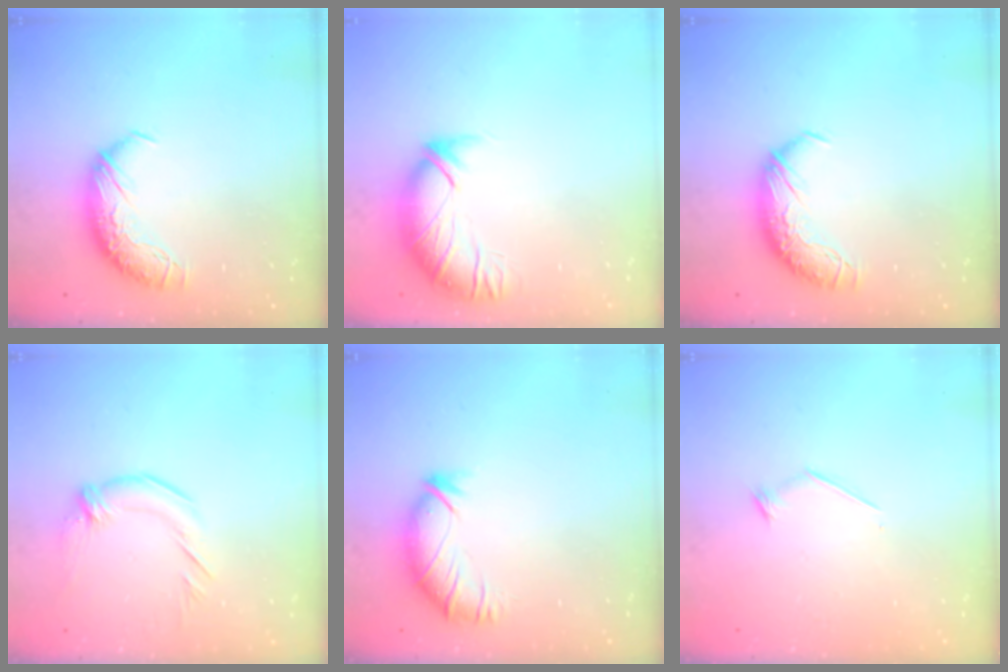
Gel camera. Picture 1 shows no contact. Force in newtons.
{"total": 3.0, "press": 1.6, "slide": 2.5}
{"total": 0.0}
{"total": 1.6, "press": 0.0, "slide": 1.6}
{"total": 3.0, "press": 2.5, "slide": 1.6}
{"total": 8.0, "press": 8.0, "slide": 0.5}